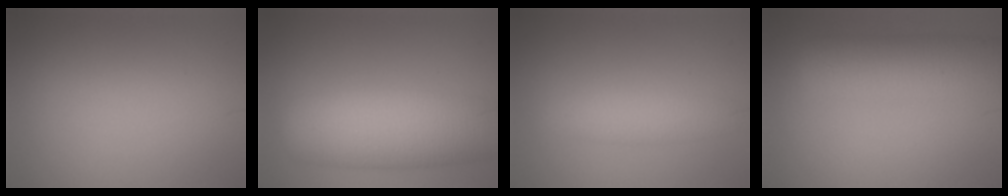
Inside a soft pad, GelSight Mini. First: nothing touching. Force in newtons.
{"total": 11.2, "press": 11.2, "slide": 0.6}
{"total": 3.5, "press": 3.5, "slide": 0.1}
{"total": 7.1, "press": 7.1, "slide": 0.0}